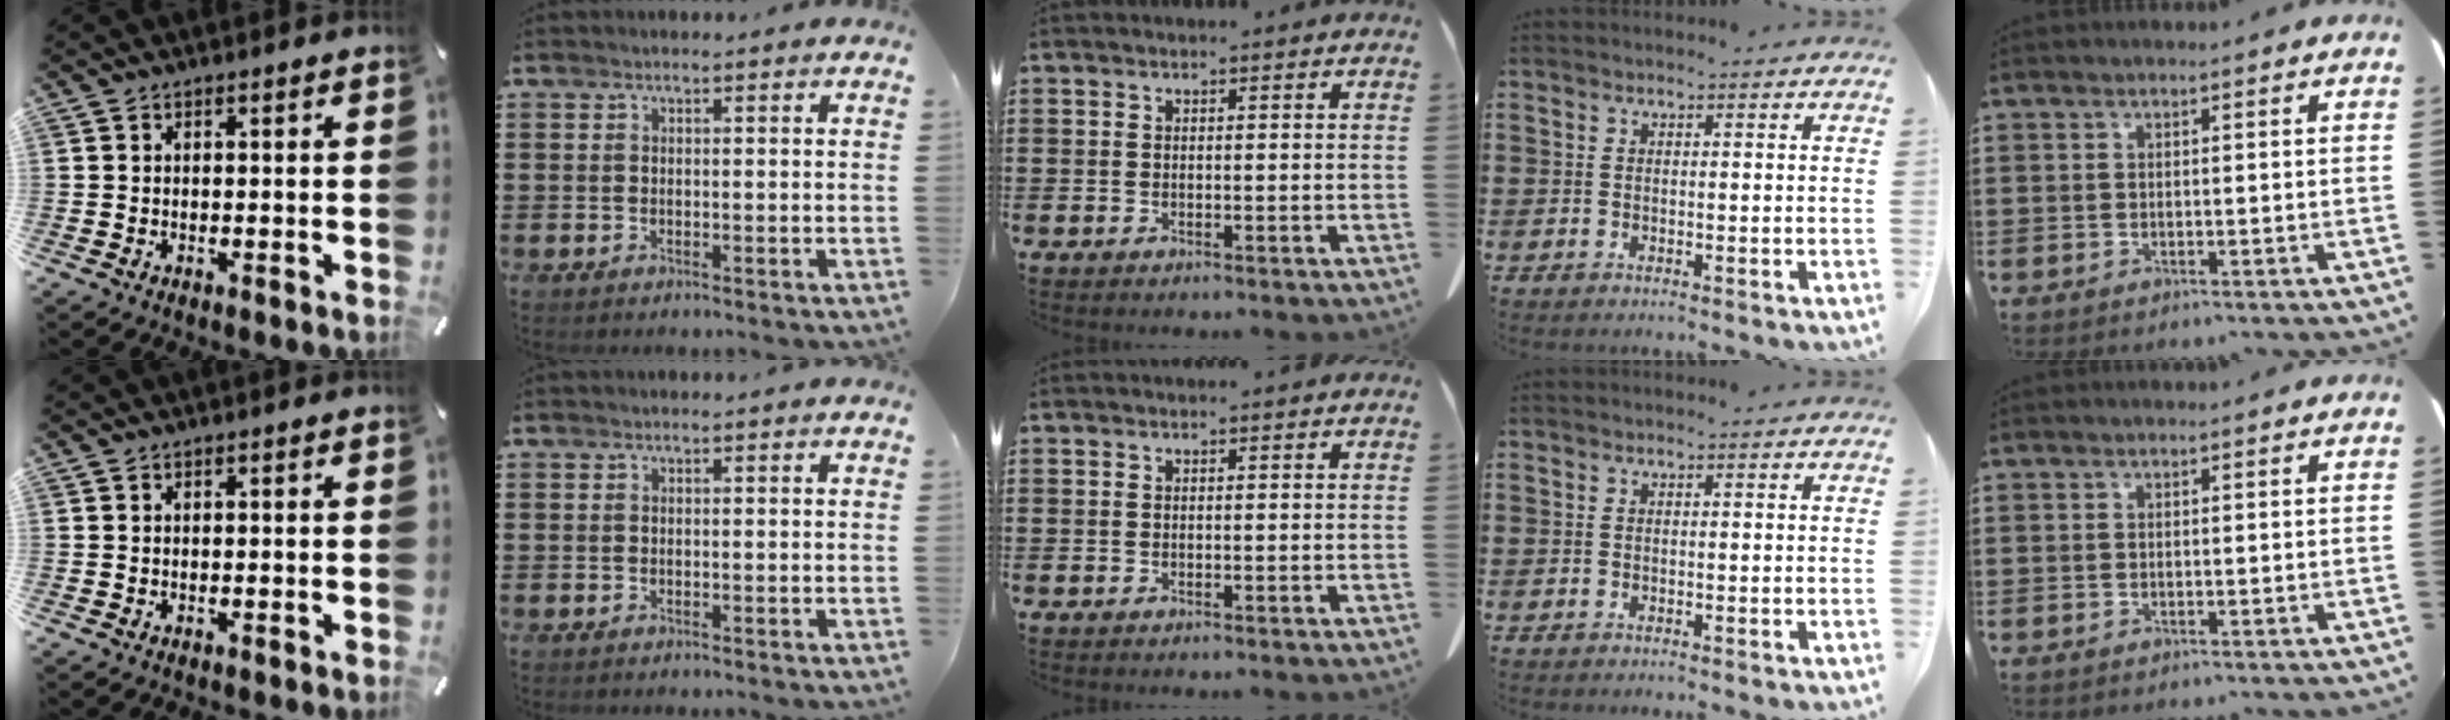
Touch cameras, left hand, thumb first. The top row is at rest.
{}